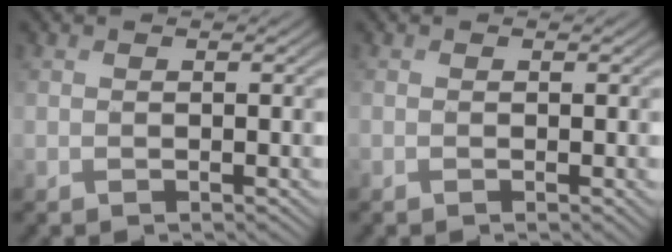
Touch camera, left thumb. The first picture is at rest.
{"total": 0.0}